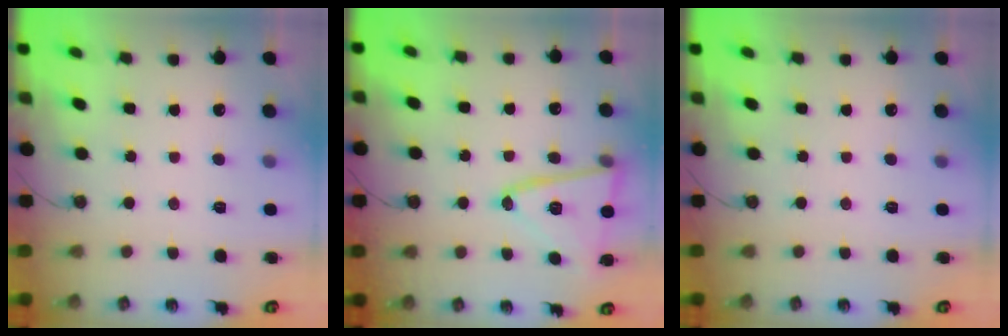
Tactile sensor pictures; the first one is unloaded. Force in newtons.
{"total": 16.5, "press": 16.5, "slide": 1.4}
{"total": 0.0}